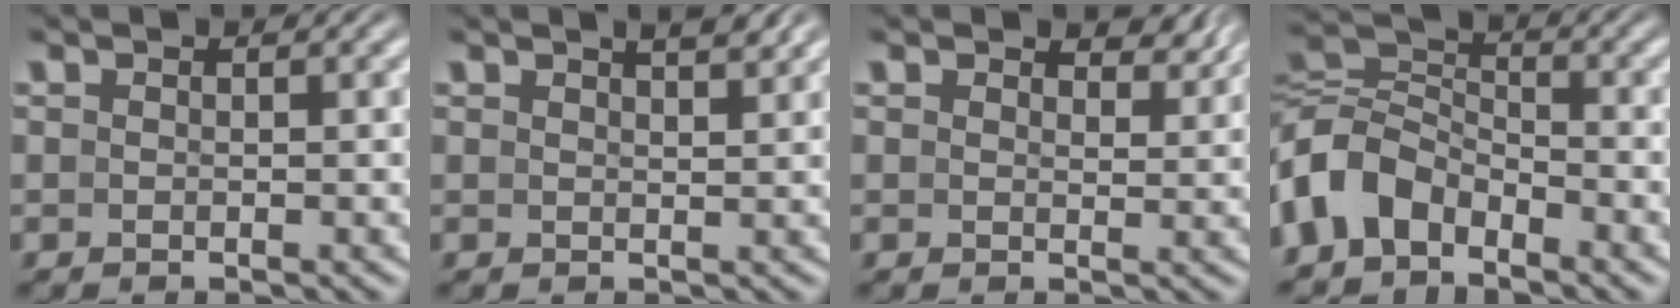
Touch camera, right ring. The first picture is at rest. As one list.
[{"total": 2.0, "force": [1.6, 0.0, 1.2], "torque": [-0.010, 0.001, 0.029]}, {"total": 2.1, "force": [1.9, 0.4, 0.7], "torque": [-0.008, -0.004, 0.033]}, {"total": 6.7, "force": [-2.2, 5.4, 3.3], "torque": [-0.089, -0.021, -0.038]}]